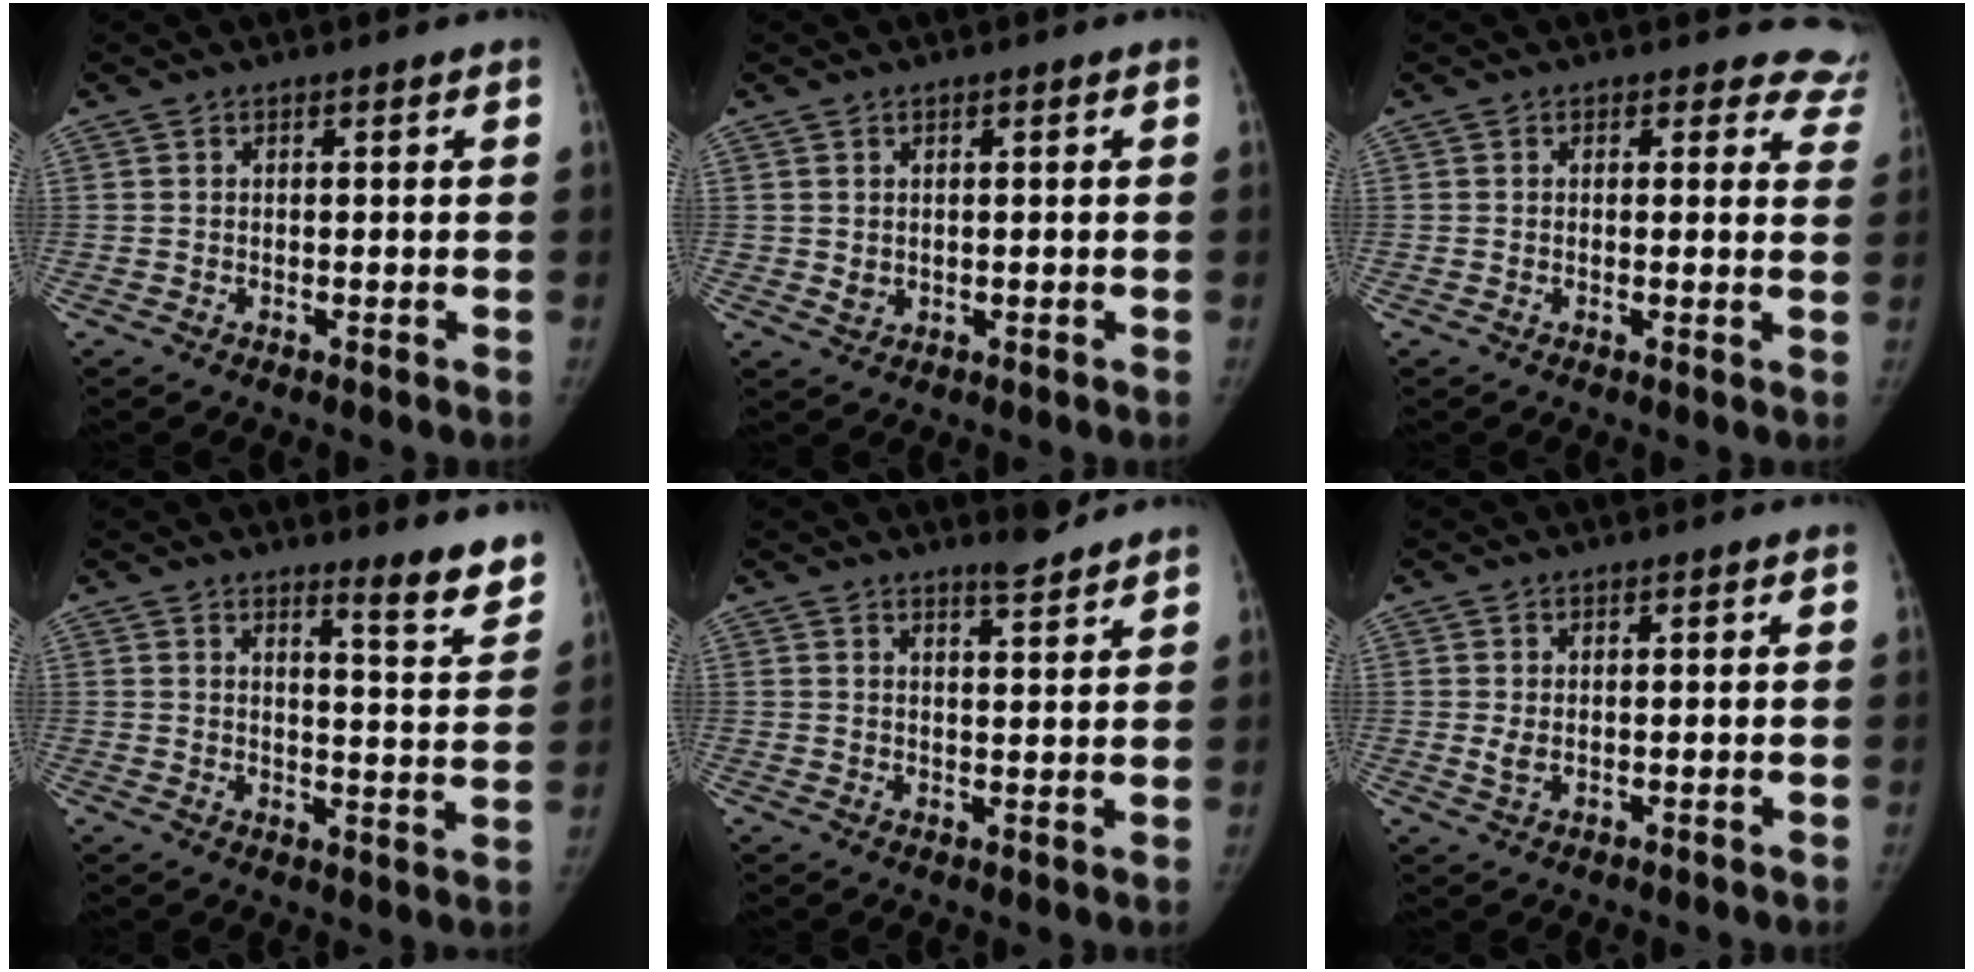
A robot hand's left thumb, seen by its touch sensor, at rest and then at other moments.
{"total": 1.6, "force": [0.2, 1.4, 0.7], "torque": [-0.009, -0.003, 0.010]}
{"total": 7.7, "force": [6.7, 3.7, -0.2], "torque": [0.067, -0.027, 0.030]}
{"total": 8.4, "force": [7.0, 1.2, 4.6], "torque": [-0.038, -0.060, 0.086]}
{"total": 4.1, "force": [3.6, 0.4, 1.9], "torque": [-0.022, -0.033, 0.055]}
{"total": 1.7, "force": [0.2, 1.1, 1.4], "torque": [-0.025, -0.006, 0.006]}